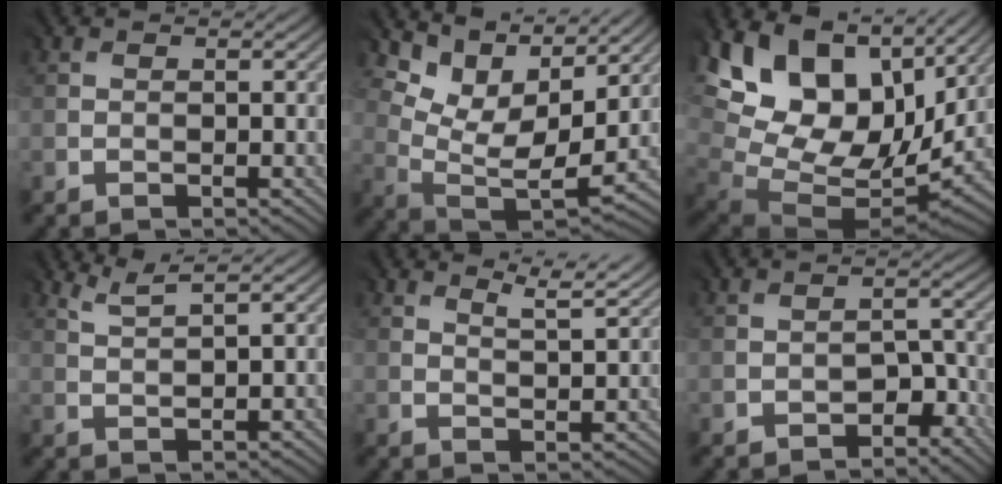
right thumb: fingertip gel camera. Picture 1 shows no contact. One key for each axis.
{"total": 9.0, "fx": 7.1, "fy": 3.2, "fz": 4.5, "tx": -0.109, "ty": -0.006, "tz": 0.140}
{"total": 18.4, "fx": 6.9, "fy": 11.2, "fz": 12.8, "tx": -0.257, "ty": 0.016, "tz": 0.135}
{"total": 2.2, "fx": 2.0, "fy": -0.4, "fz": 0.8, "tx": -0.022, "ty": 0.004, "tz": 0.050}
{"total": 4.6, "fx": 3.8, "fy": 0.8, "fz": 2.6, "tx": -0.045, "ty": -0.005, "tz": 0.071}
{"total": 3.8, "fx": -3.1, "fy": 1.6, "fz": 1.6, "tx": -0.016, "ty": 0.005, "tz": -0.049}